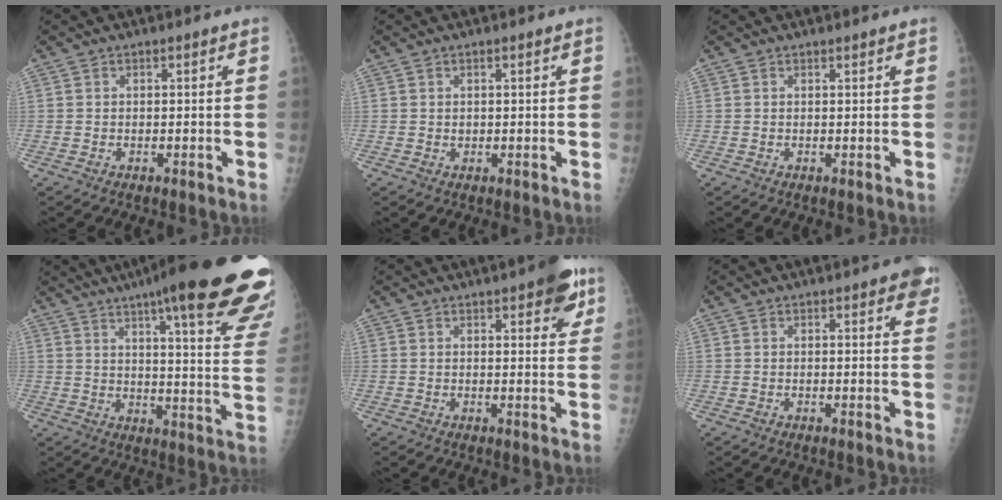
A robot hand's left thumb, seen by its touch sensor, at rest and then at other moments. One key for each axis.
{"total": 0.7, "fx": 0.4, "fy": 0.3, "fz": 0.5, "tx": -0.002, "ty": -0.002, "tz": 0.008}
{"total": 0.7, "fx": 0.6, "fy": -0.1, "fz": 0.4, "tx": -0.009, "ty": -0.001, "tz": 0.012}
{"total": 30.1, "fx": 20.4, "fy": 4.2, "fz": 21.8, "tx": -0.226, "ty": -0.081, "tz": 0.262}
{"total": 7.7, "fx": 4.3, "fy": 2.5, "fz": 5.9, "tx": -0.052, "ty": -0.015, "tz": 0.050}
{"total": 5.2, "fx": 3.0, "fy": 1.4, "fz": 4.0, "tx": -0.027, "ty": -0.002, "tz": 0.031}